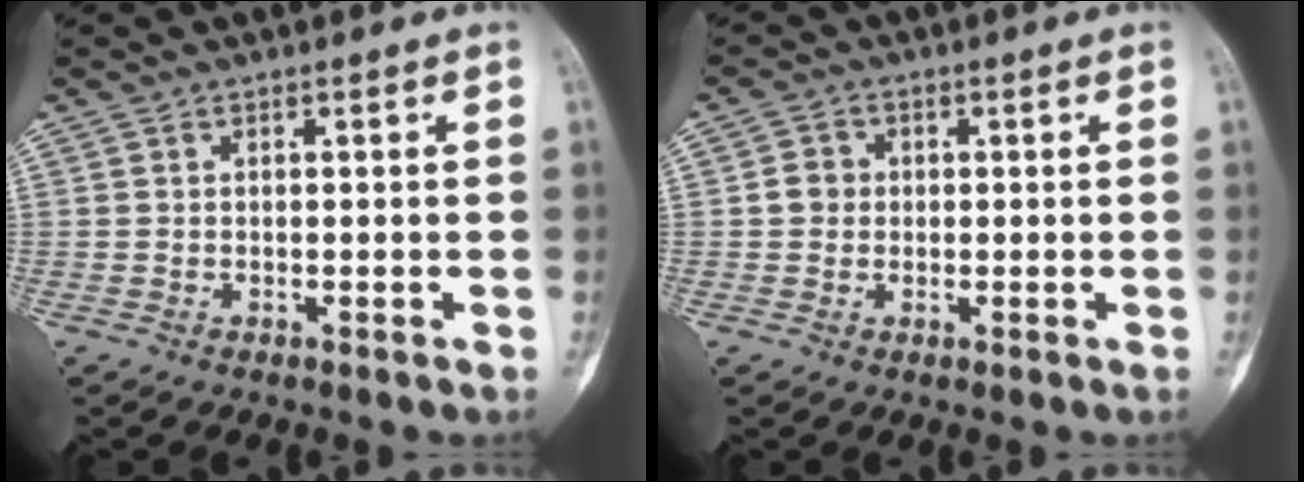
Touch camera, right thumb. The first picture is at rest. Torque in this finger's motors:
{"motor_torque": [0.22, 0.36, 0.16, -0.17, -0.05]}